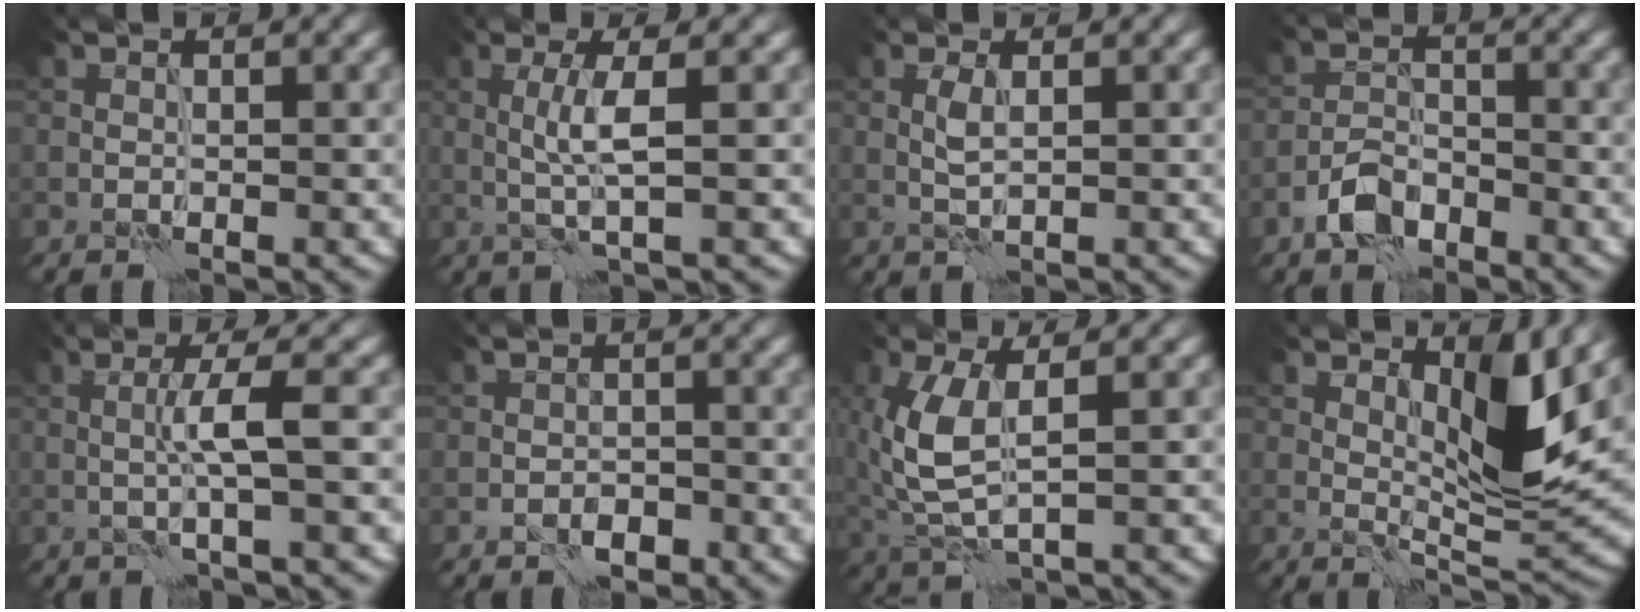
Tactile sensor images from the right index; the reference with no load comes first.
{"total": 2.8, "force": [0.3, 0.0, 2.8], "torque": [-0.061, 0.001, 0.007]}
{"total": 1.5, "force": [0.3, 0.3, 1.4], "torque": [-0.035, 0.003, 0.008]}
{"total": 3.5, "force": [-2.4, 1.8, 1.8], "torque": [-0.032, 0.006, -0.055]}
{"total": 3.2, "force": [0.1, 0.1, 3.2], "torque": [-0.060, 0.004, -0.002]}
{"total": 2.1, "force": [-1.3, 1.2, 1.1], "torque": [-0.012, 0.004, -0.023]}
{"total": 5.7, "force": [0.4, 2.5, 5.2], "torque": [-0.141, -0.002, 0.012]}
{"total": 5.6, "force": [2.7, 1.5, 4.6], "torque": [-0.077, -0.012, 0.047]}